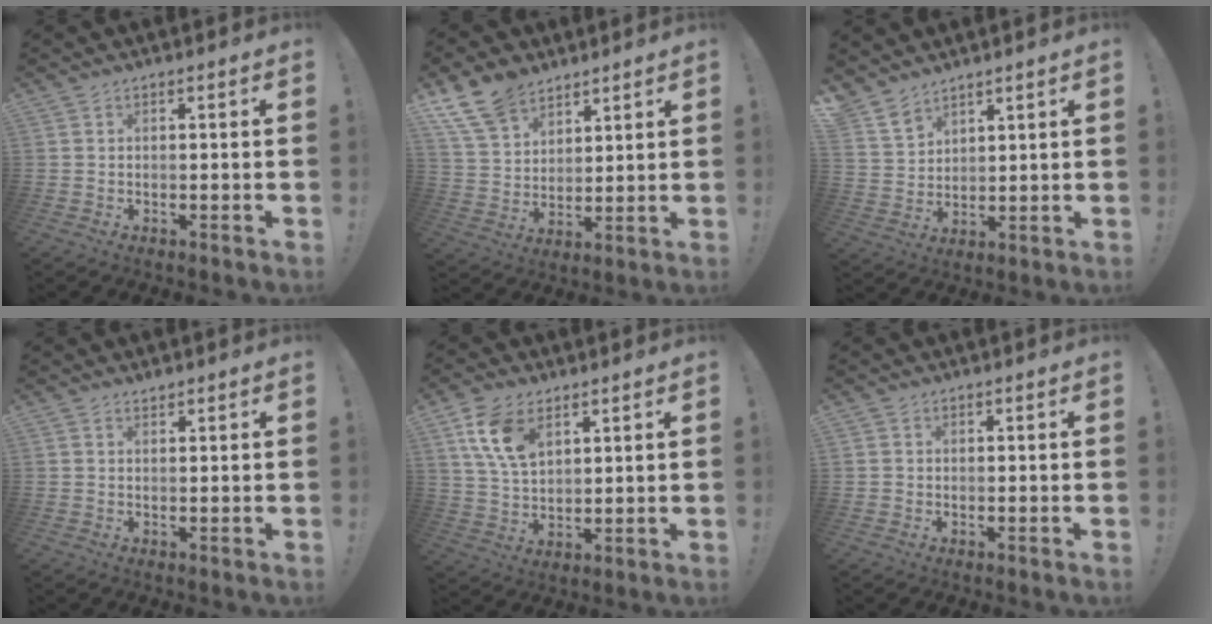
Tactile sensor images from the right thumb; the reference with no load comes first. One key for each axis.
{"total": 13.6, "fx": 9.8, "fy": 8.1, "fz": 4.9, "tx": -0.101, "ty": -0.054, "tz": 0.191}
{"total": 7.0, "fx": 5.9, "fy": 3.4, "fz": 1.4, "tx": -0.042, "ty": -0.038, "tz": 0.119}
{"total": 1.0, "fx": 1.0, "fy": 0.1, "fz": 0.1, "tx": 0.003, "ty": -0.005, "tz": 0.019}
{"total": 12.0, "fx": 5.9, "fy": 7.1, "fz": 7.6, "tx": -0.152, "ty": -0.012, "tz": 0.111}
{"total": 1.2, "fx": 0.1, "fy": 1.1, "fz": 0.1, "tx": -0.001, "ty": 0.002, "tz": 0.002}